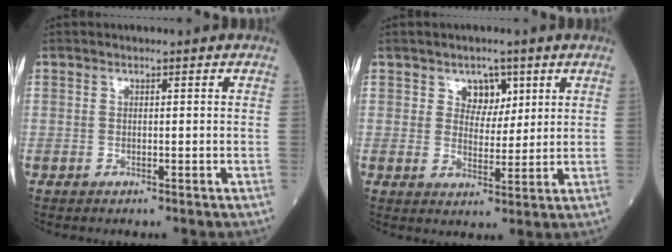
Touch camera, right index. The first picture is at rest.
{"total": 4.2, "force": [2.2, 3.0, 2.0], "torque": [-0.022, 0.004, 0.036]}